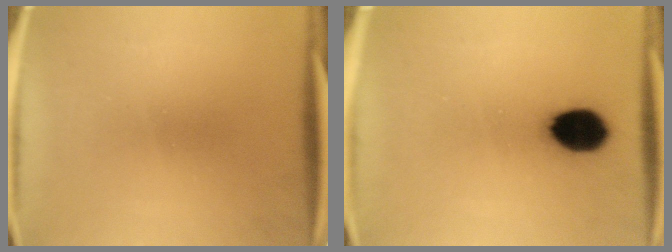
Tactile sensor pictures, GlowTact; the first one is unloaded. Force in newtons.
{"total": 10.1}